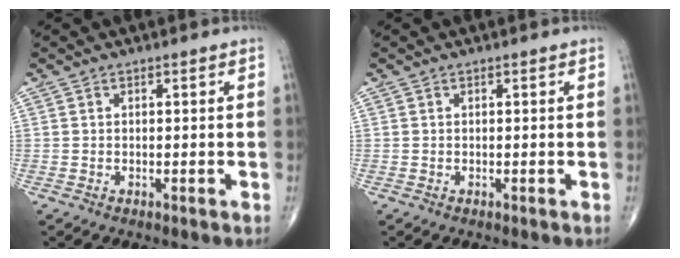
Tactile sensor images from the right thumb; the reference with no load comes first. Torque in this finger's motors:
{"motor_torque": [0.00, 0.00, -0.03, 0.06, 0.00]}